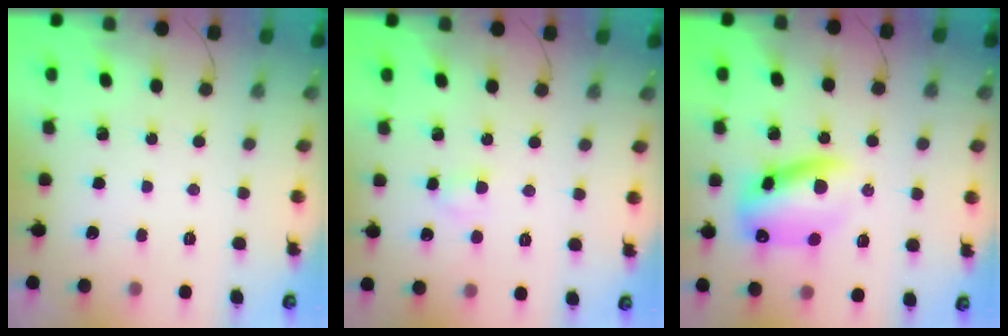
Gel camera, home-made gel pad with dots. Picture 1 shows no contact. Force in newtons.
{"total": 2.6, "press": 2.3, "slide": 1.1}
{"total": 13.8, "press": 13.5, "slide": 2.9}